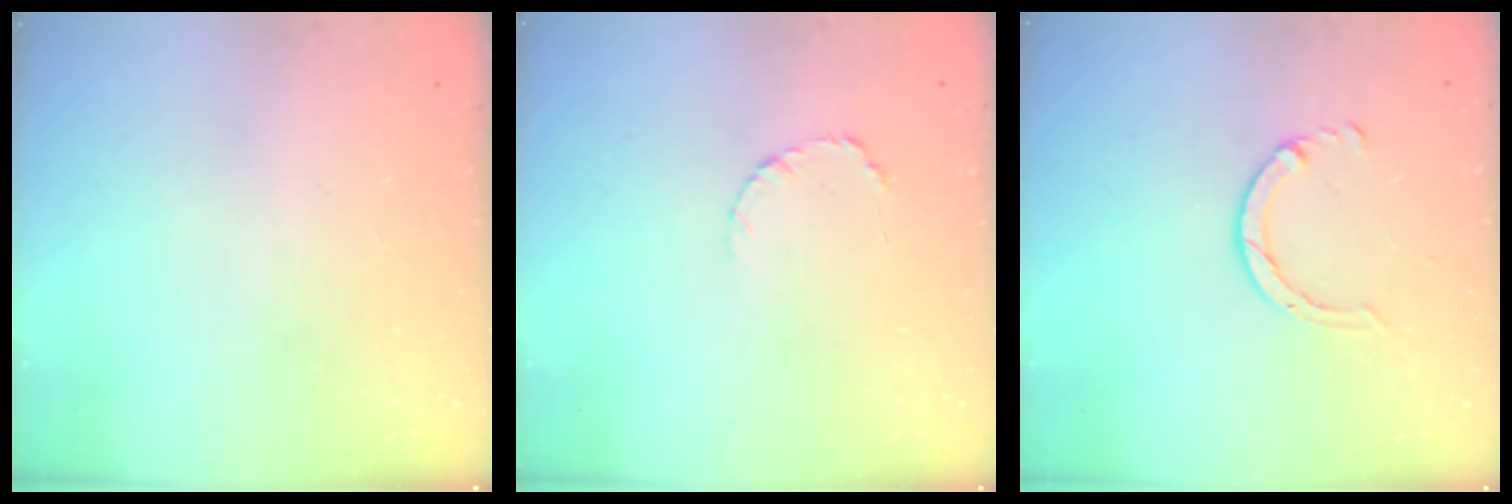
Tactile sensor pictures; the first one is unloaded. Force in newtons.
{"total": 3.9, "press": 3.8, "slide": 0.5}
{"total": 3.6, "press": 3.5, "slide": 0.4}